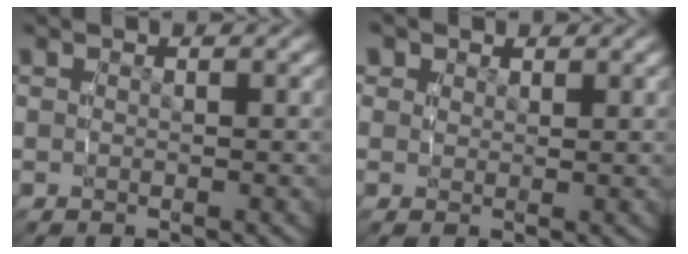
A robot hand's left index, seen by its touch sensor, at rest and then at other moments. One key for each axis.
{"total": 2.0, "fx": 1.2, "fy": 1.5, "fz": 0.6, "tx": -0.012, "ty": -0.007, "tz": 0.028}